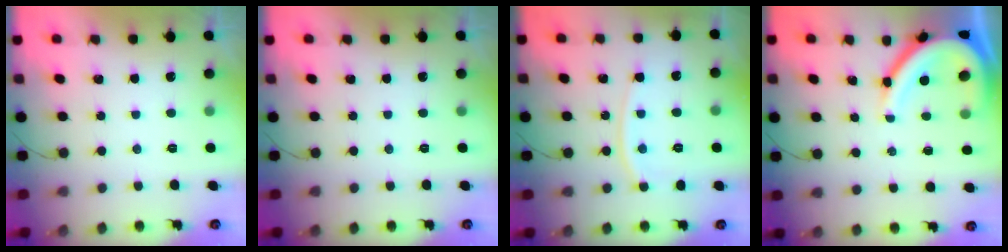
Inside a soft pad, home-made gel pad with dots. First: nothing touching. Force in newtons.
{"total": 0.0}
{"total": 8.6, "press": 8.5, "slide": 1.1}
{"total": 12.4, "press": 12.4, "slide": 1.2}